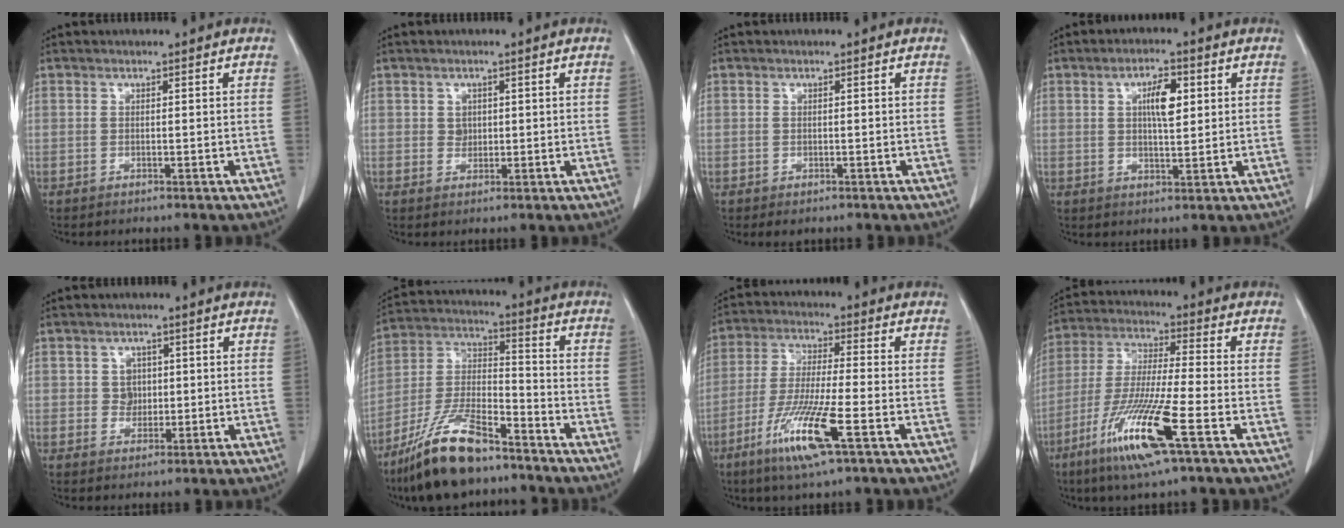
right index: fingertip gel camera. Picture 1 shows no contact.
{"total": 1.6, "force": [0.4, 1.4, 0.6], "torque": [-0.006, 0.002, 0.010]}
{"total": 1.1, "force": [-0.5, 0.9, 0.3], "torque": [-0.004, 0.003, -0.003]}
{"total": 5.5, "force": [1.6, 1.7, 5.0], "torque": [-0.087, 0.003, 0.028]}
{"total": 2.5, "force": [0.4, 2.3, 0.9], "torque": [-0.006, 0.005, 0.008]}
{"total": 15.1, "force": [-11.1, 3.8, 9.6], "torque": [-0.201, -0.008, -0.204]}
{"total": 11.6, "force": [-5.6, 0.3, 10.2], "torque": [-0.208, -0.026, -0.106]}
{"total": 14.4, "force": [-6.9, 0.1, 12.7], "torque": [-0.265, -0.030, -0.129]}